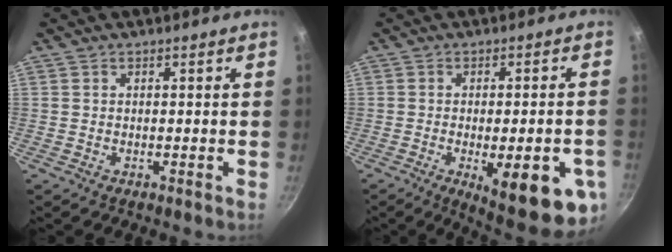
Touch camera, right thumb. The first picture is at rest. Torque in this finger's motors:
{"motor_torque": [0.17, 0.62, 0.03, -0.32, 0.26]}